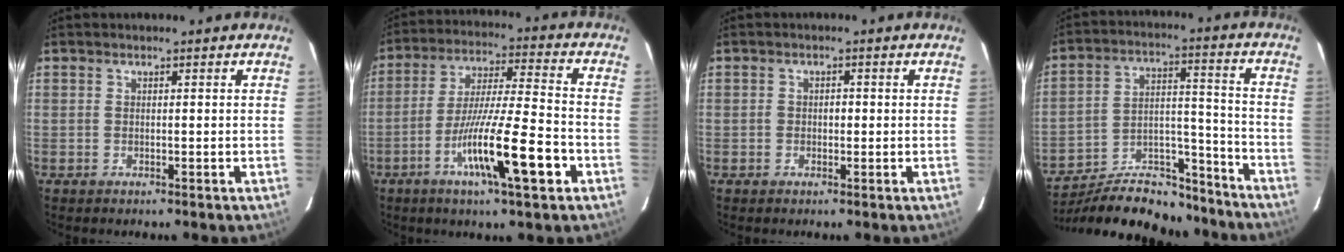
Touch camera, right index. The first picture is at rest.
{"total": 14.6, "force": [-6.0, 0.6, 13.3], "torque": [-0.236, -0.014, -0.105]}
{"total": 1.5, "force": [-0.1, 1.0, 1.0], "torque": [-0.015, 0.003, -0.003]}
{"total": 17.9, "force": [-16.7, 4.2, 4.7], "torque": [-0.093, 0.033, -0.265]}